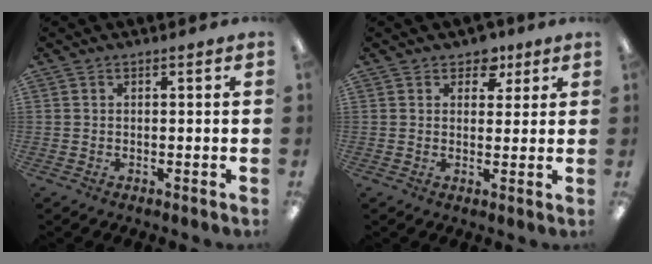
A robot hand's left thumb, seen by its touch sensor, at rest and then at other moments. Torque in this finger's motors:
{"motor_torque": [0.26, 0.08, 0.25, -0.37, 0.00]}